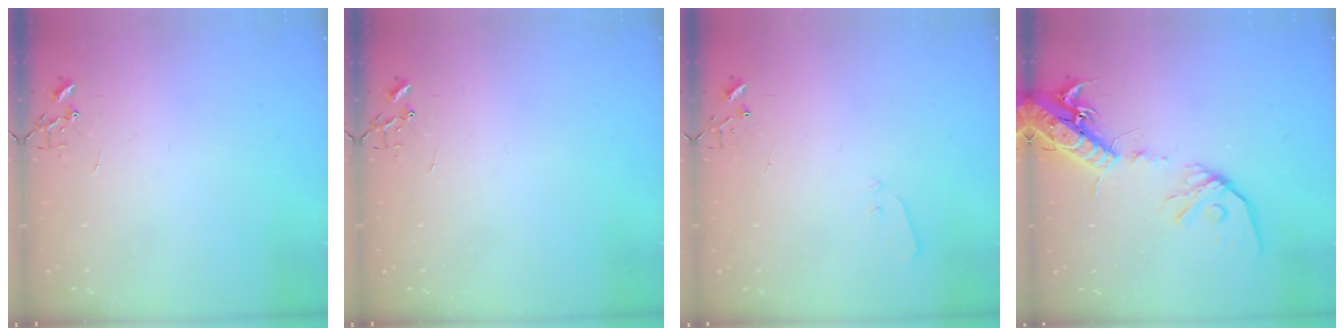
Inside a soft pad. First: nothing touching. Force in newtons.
{"total": 0.0}
{"total": 3.3, "press": 3.2, "slide": 0.5}
{"total": 18.3, "press": 17.9, "slide": 3.7}